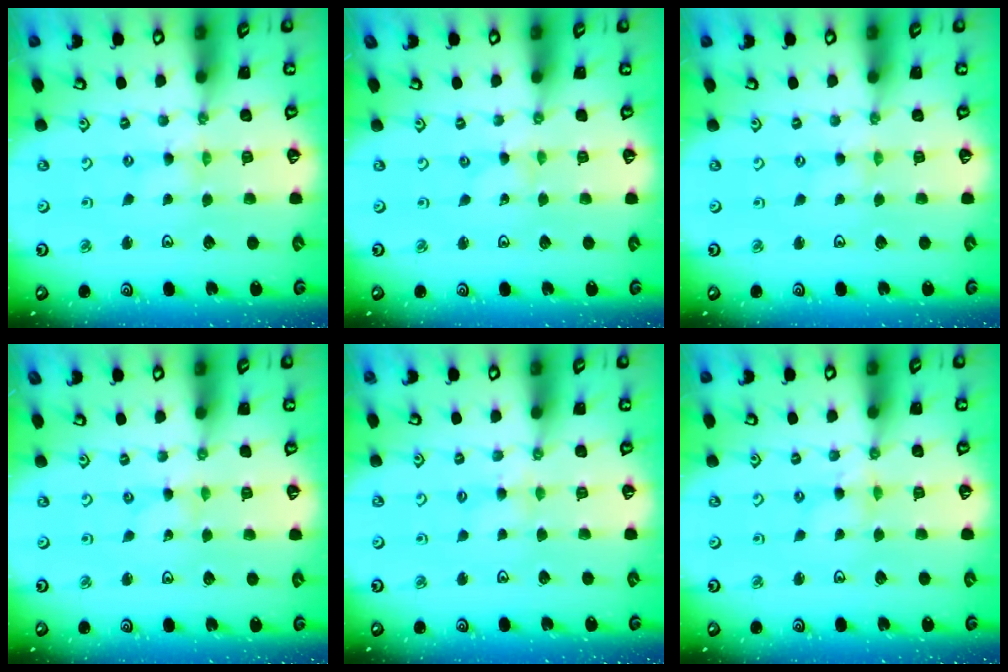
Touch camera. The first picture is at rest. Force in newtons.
{"total": 0.0}
{"total": 0.0}
{"total": 0.0}
{"total": 2.6, "press": 2.6, "slide": 0.5}
{"total": 2.6, "press": 2.6, "slide": 0.4}